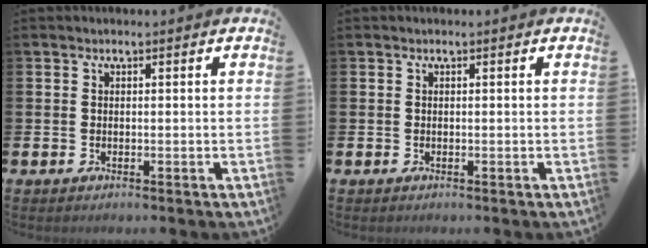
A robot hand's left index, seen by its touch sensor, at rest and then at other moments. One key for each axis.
{"total": 0.0}